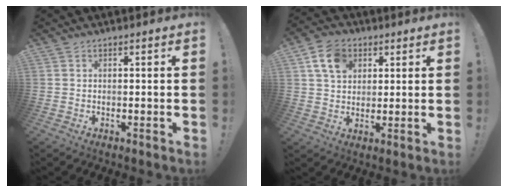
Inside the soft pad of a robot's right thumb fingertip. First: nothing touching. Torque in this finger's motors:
{"motor_torque": [0.57, 1.86, -0.01, 0.17, 0.02]}